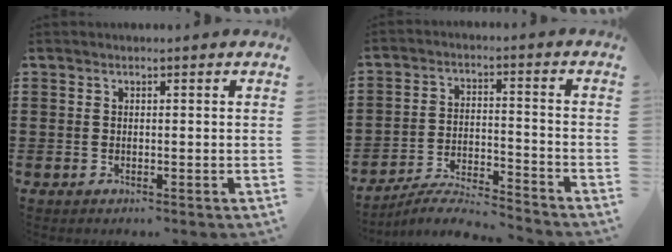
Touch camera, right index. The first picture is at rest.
{"total": 5.8, "force": [-5.6, -0.1, 1.4], "torque": [-0.037, -0.004, -0.113]}